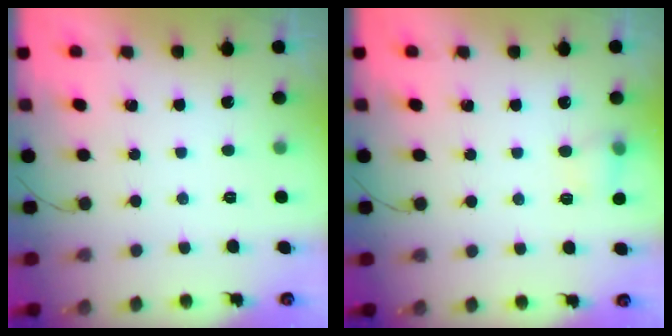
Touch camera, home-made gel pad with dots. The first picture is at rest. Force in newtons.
{"total": 5.7, "press": 5.5, "slide": 1.6}